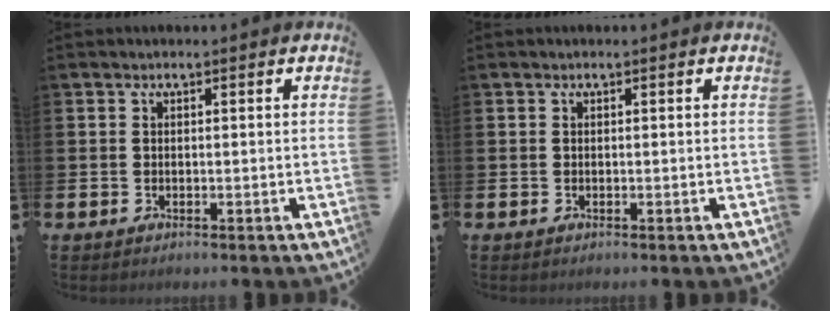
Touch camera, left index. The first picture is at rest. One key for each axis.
{"total": 0.0}